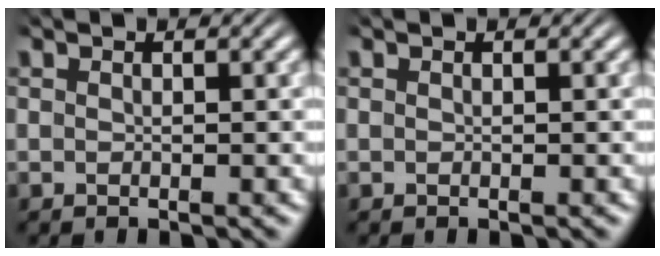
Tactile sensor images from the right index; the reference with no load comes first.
{"total": 0.0}